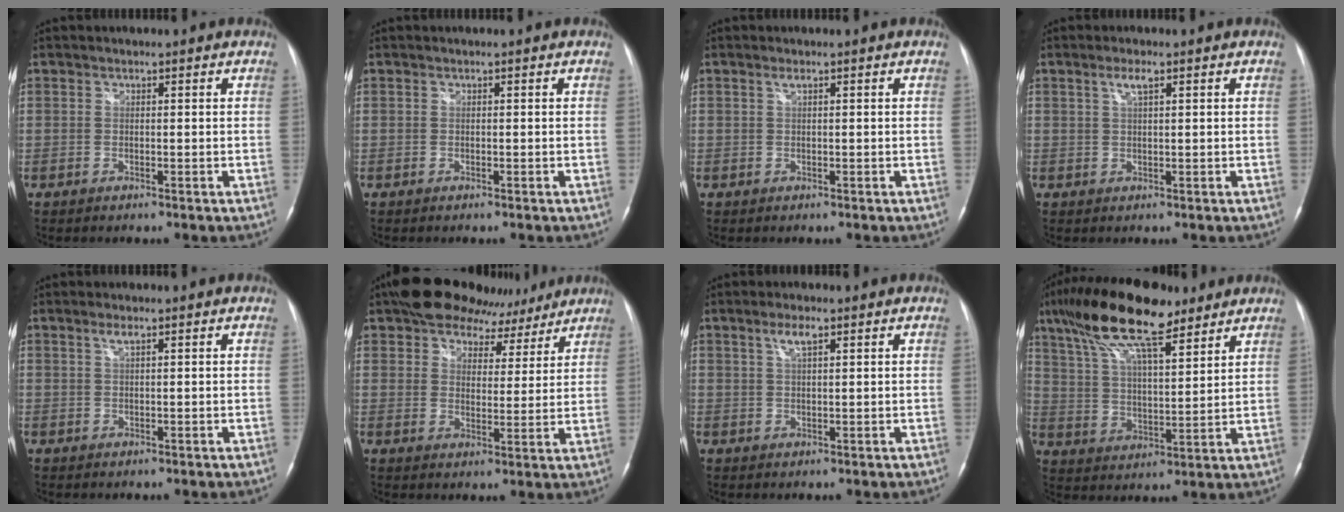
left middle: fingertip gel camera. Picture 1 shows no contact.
{"total": 0.0}
{"total": 0.6, "force": [0.4, 0.1, 0.5], "torque": [-0.011, 0.002, 0.007]}
{"total": 2.2, "force": [1.2, 0.5, 1.8], "torque": [-0.039, 0.004, 0.025]}
{"total": 1.1, "force": [0.7, 0.2, 0.9], "torque": [-0.020, 0.004, 0.014]}
{"total": 12.5, "force": [10.1, 6.2, 4.1], "torque": [-0.048, 0.024, 0.137]}
{"total": 2.6, "force": [1.4, 0.7, 2.0], "torque": [-0.046, 0.004, 0.031]}
{"total": 17.0, "force": [11.7, 4.3, 11.6], "torque": [-0.227, 0.029, 0.210]}